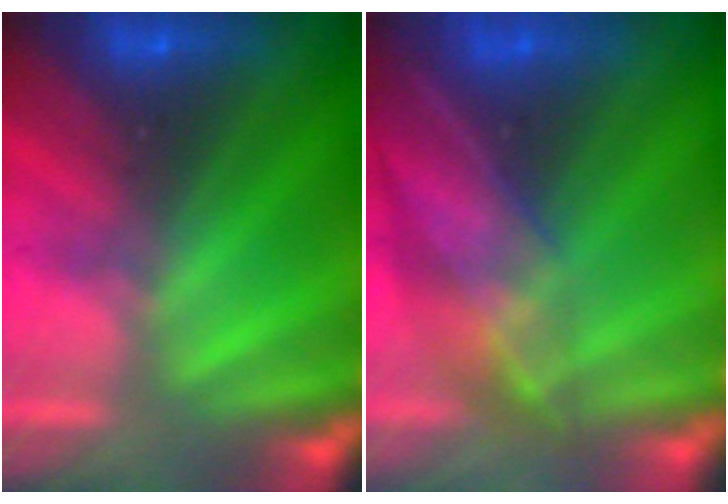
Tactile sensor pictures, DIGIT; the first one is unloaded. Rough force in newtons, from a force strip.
{"total": 4.0}